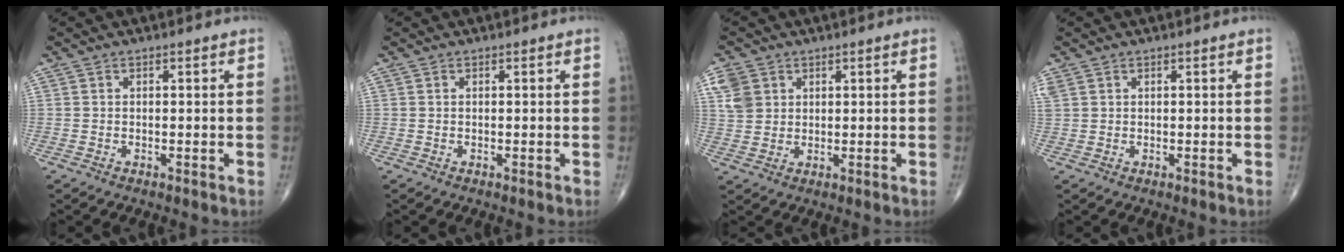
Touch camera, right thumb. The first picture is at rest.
{"total": 0.0}
{"total": 5.3, "force": [2.2, 4.3, 2.2], "torque": [-0.031, -0.003, 0.047]}
{"total": 2.3, "force": [1.1, 1.7, 1.1], "torque": [-0.037, 0.015, 0.031]}